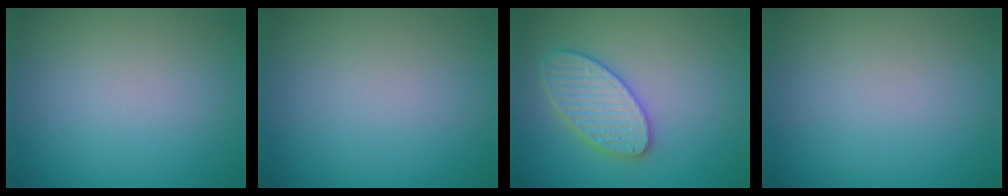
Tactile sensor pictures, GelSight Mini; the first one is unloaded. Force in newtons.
{"total": 0.0}
{"total": 3.9, "press": 3.8, "slide": 0.8}
{"total": 0.0}